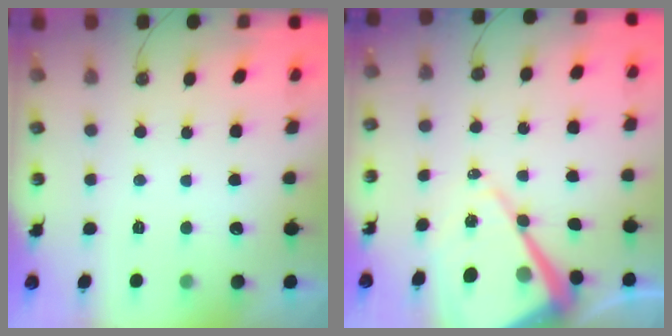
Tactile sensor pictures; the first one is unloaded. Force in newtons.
{"total": 15.8, "press": 15.7, "slide": 1.4}